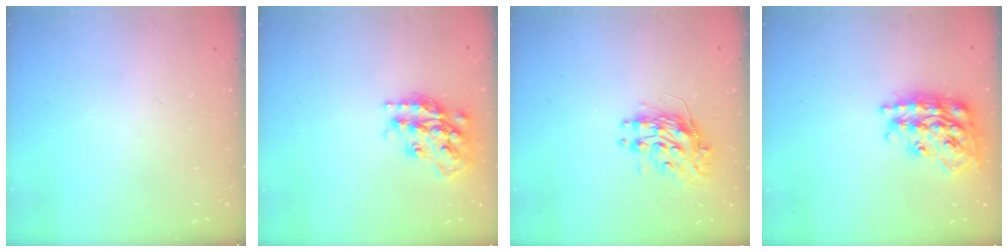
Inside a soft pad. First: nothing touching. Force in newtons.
{"total": 18.6, "press": 18.5, "slide": 1.5}
{"total": 9.6, "press": 9.6, "slide": 0.3}
{"total": 22.0, "press": 21.9, "slide": 1.4}